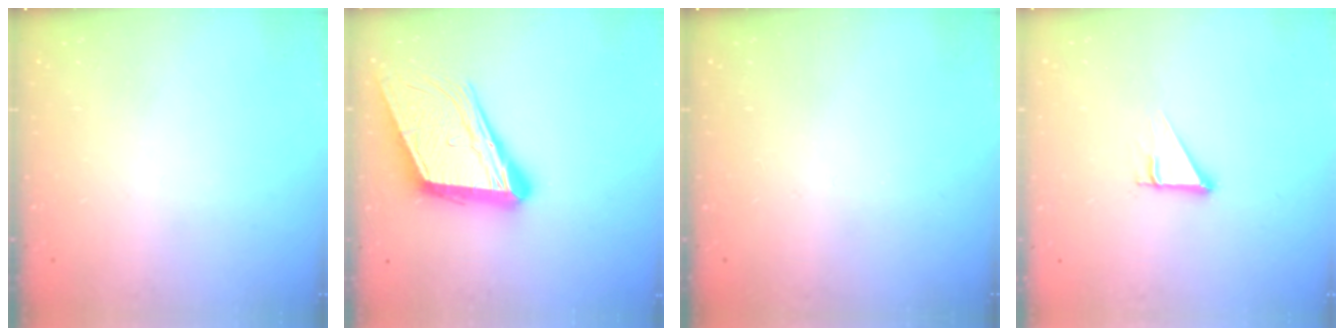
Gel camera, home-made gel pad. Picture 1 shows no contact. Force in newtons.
{"total": 20.4, "press": 20.0, "slide": 3.9}
{"total": 0.0}
{"total": 2.5, "press": 2.5, "slide": 0.2}